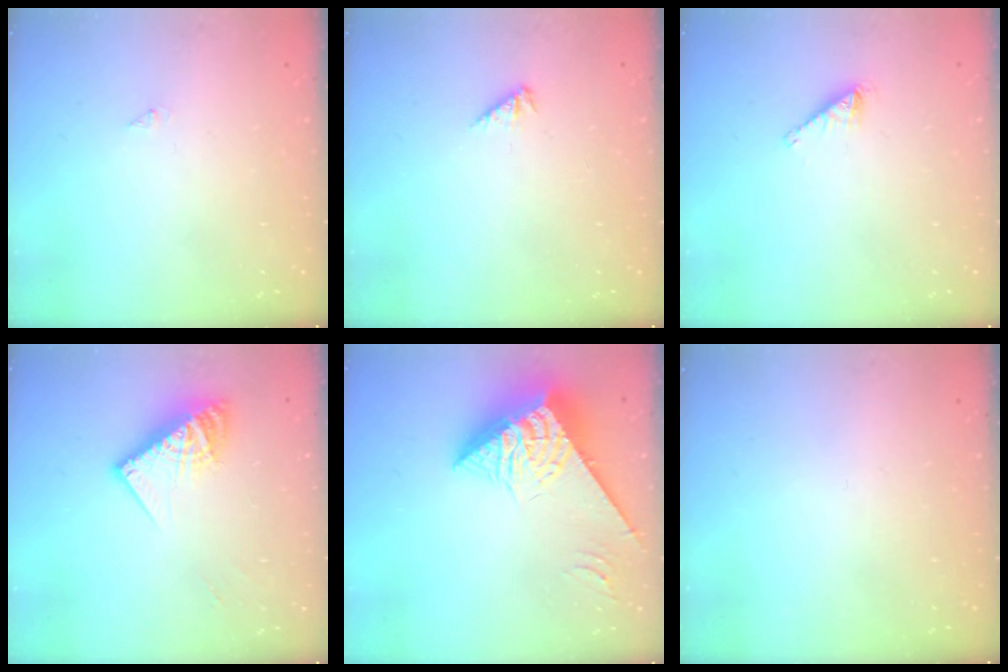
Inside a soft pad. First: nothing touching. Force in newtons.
{"total": 1.9, "press": 1.9, "slide": 0.3}
{"total": 1.8, "press": 1.8, "slide": 0.0}
{"total": 12.1, "press": 12.0, "slide": 1.1}
{"total": 7.2, "press": 7.2, "slide": 0.6}
{"total": 0.0}